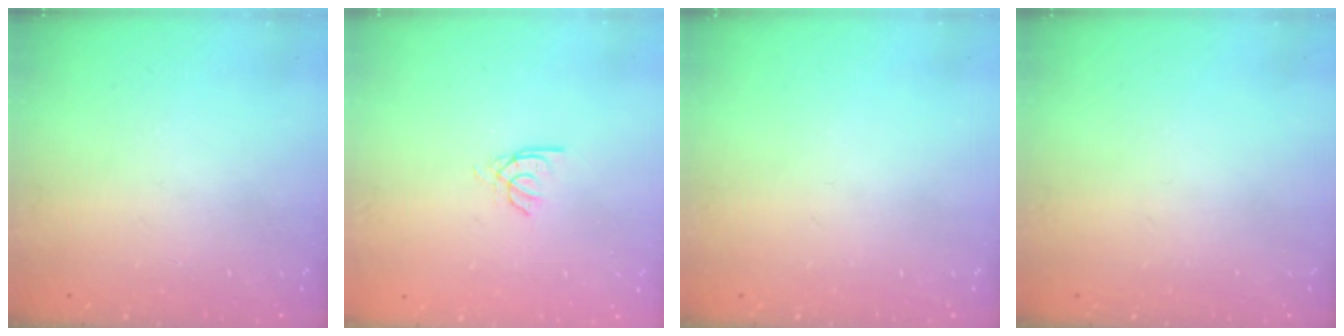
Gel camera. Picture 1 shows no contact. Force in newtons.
{"total": 2.3, "press": 2.3, "slide": 0.2}
{"total": 0.0}
{"total": 0.0}